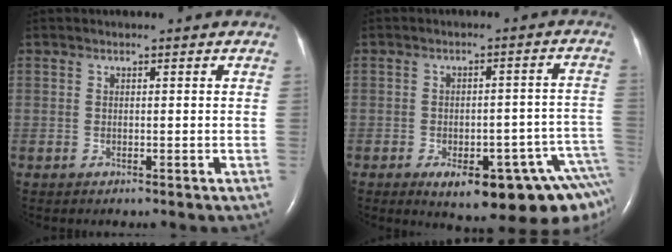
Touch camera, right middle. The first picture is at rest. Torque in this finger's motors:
{"motor_torque": [1.16, -0.98, 0.19, 0.09]}